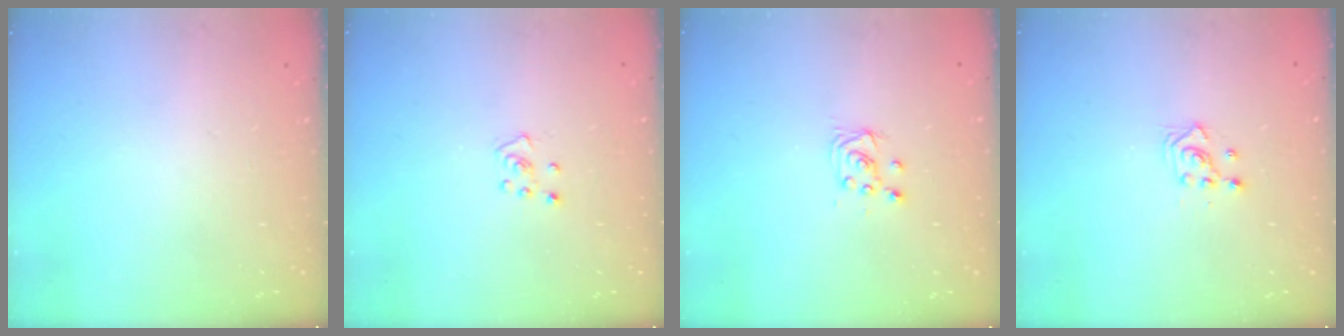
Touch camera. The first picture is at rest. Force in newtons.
{"total": 4.0, "press": 4.0, "slide": 0.4}
{"total": 4.6, "press": 4.6, "slide": 0.5}
{"total": 2.3, "press": 2.3, "slide": 0.3}